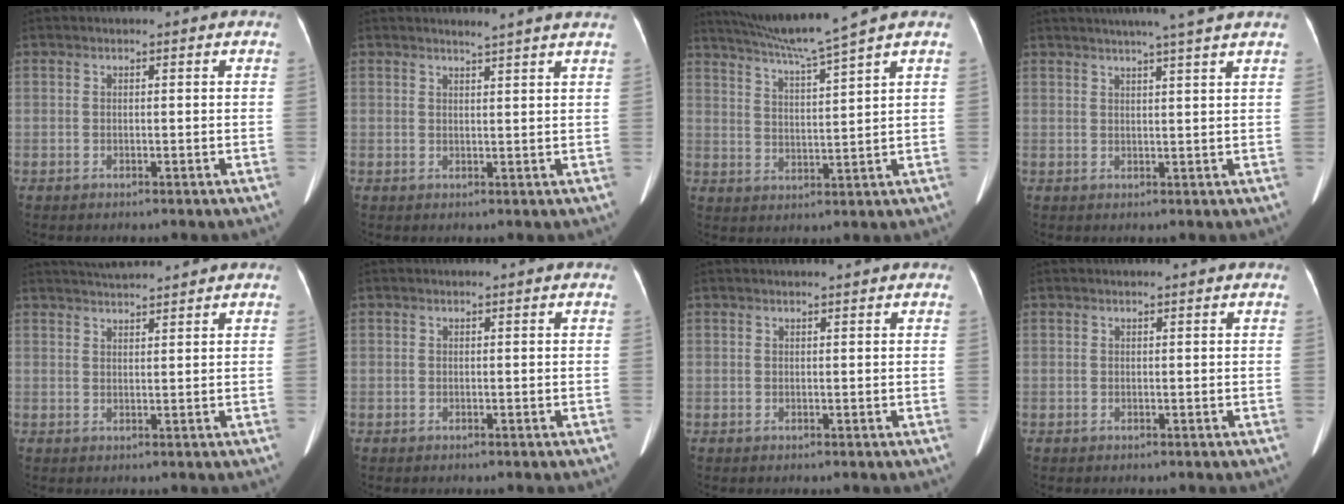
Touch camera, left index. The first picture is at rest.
{"total": 3.8, "force": [3.4, -0.8, 1.4], "torque": [-0.023, 0.001, 0.038]}
{"total": 9.1, "force": [7.7, -2.3, 4.2], "torque": [-0.075, -0.002, 0.138]}
{"total": 7.8, "force": [6.3, -1.1, 4.4], "torque": [-0.060, 0.015, 0.074]}
{"total": 5.0, "force": [4.7, -0.5, 1.3], "torque": [-0.024, 0.024, 0.081]}
{"total": 0.0}
{"total": 1.2, "force": [1.2, -0.1, 0.3], "torque": [-0.012, 0.008, 0.017]}
{"total": 0.0}